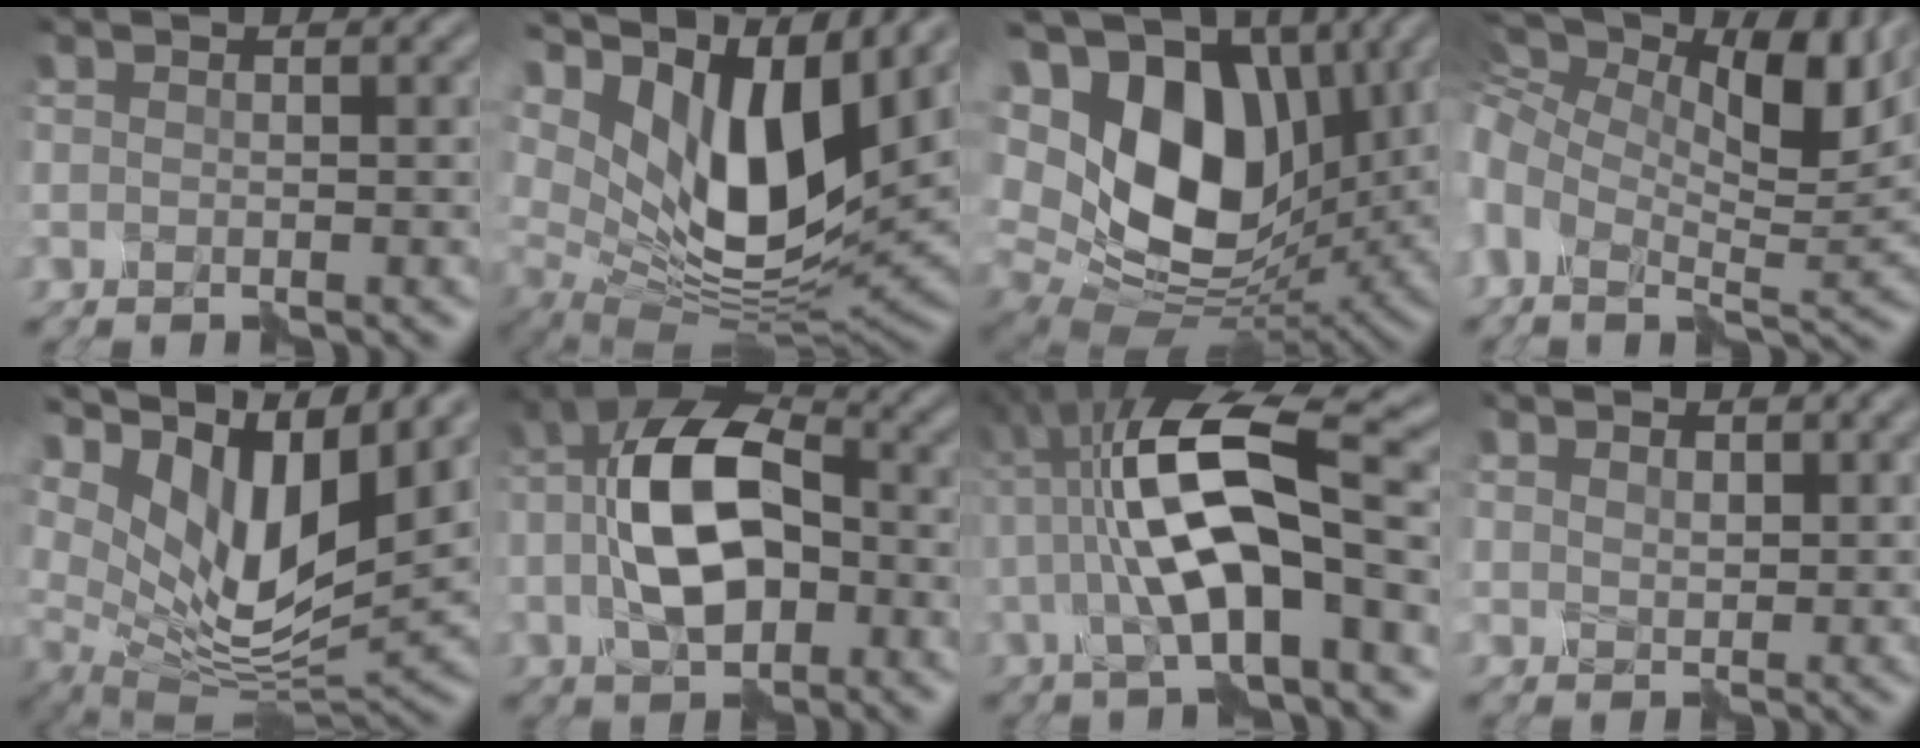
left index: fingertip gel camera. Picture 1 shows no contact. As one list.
[{"total": 12.4, "force": [6.0, 5.7, 9.2], "torque": [-0.174, -0.005, 0.128]}, {"total": 15.8, "force": [3.9, 10.6, 11.0], "torque": [-0.205, 0.012, 0.081]}, {"total": 13.0, "force": [5.1, 5.9, 10.5], "torque": [-0.198, 0.017, 0.086]}, {"total": 10.5, "force": [5.5, 4.5, 7.7], "torque": [-0.146, -0.008, 0.117]}, {"total": 9.2, "force": [-0.5, 5.3, 7.4], "torque": [-0.143, 0.017, -0.011]}, {"total": 10.4, "force": [0.4, 3.3, 9.9], "torque": [-0.176, 0.024, 0.008]}, {"total": 1.8, "force": [1.6, 0.8, 0.1], "torque": [-0.001, -0.001, 0.043]}]